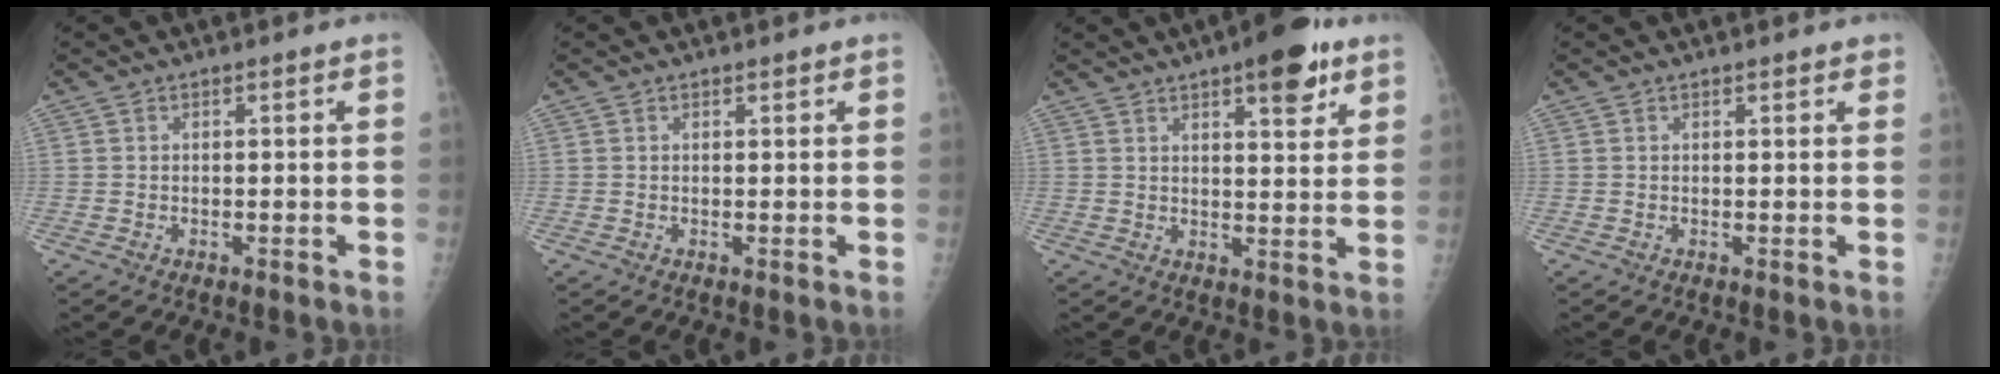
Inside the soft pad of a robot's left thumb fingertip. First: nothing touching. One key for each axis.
{"total": 0.8, "fx": 0.6, "fy": 0.3, "fz": 0.4, "tx": -0.003, "ty": -0.003, "tz": 0.008}
{"total": 10.3, "fx": 6.0, "fy": 3.4, "fz": 7.7, "tx": -0.082, "ty": -0.025, "tz": 0.079}
{"total": 1.5, "fx": 1.2, "fy": 0.6, "fz": 0.7, "tx": -0.002, "ty": -0.003, "tz": 0.012}